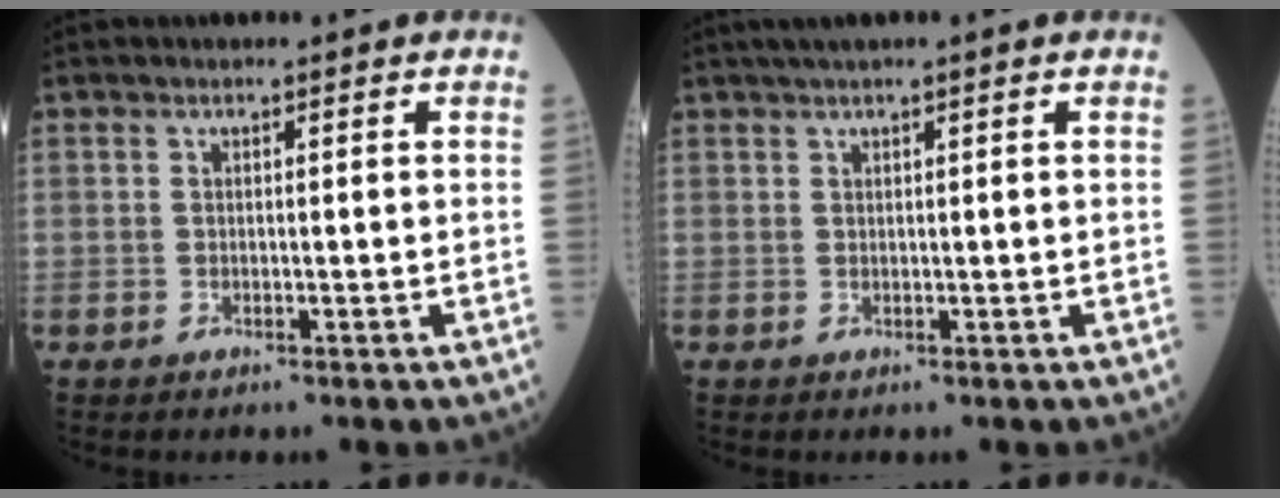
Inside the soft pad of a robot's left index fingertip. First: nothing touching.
{"total": 2.6, "force": [1.8, -0.4, 1.8], "torque": [-0.036, 0.016, 0.036]}